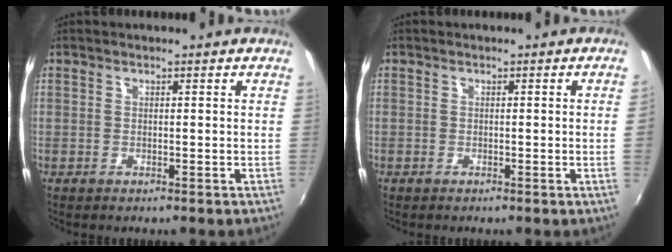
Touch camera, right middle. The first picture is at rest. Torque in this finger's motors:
{"motor_torque": [1.04, -1.06, -0.11, -0.21]}